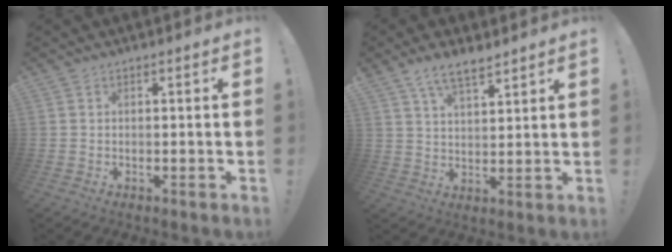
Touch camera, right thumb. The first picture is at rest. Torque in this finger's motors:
{"motor_torque": [0.01, 0.07, 0.51, 0.46, 0.00]}